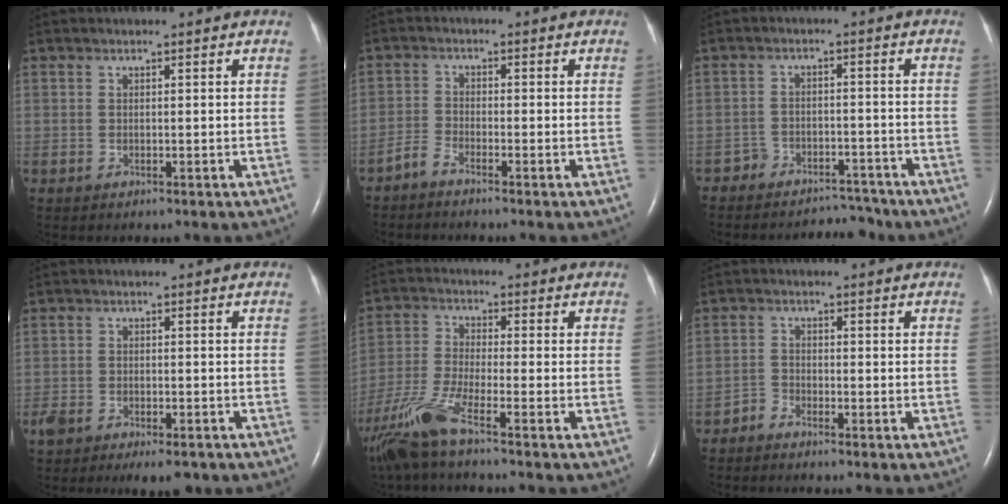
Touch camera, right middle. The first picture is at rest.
{"total": 2.2, "force": [-2.1, 0.1, 0.7], "torque": [-0.023, -0.005, -0.046]}
{"total": 6.0, "force": [-5.5, 2.2, -0.6], "torque": [0.020, 0.018, -0.085]}
{"total": 8.5, "force": [-6.2, 3.4, 4.7], "torque": [-0.081, -0.004, -0.093]}
{"total": 8.9, "force": [-6.5, -0.1, 6.1], "torque": [-0.141, -0.030, -0.130]}
{"total": 1.7, "force": [-1.7, 0.5, 0.0], "torque": [0.000, -0.001, -0.033]}